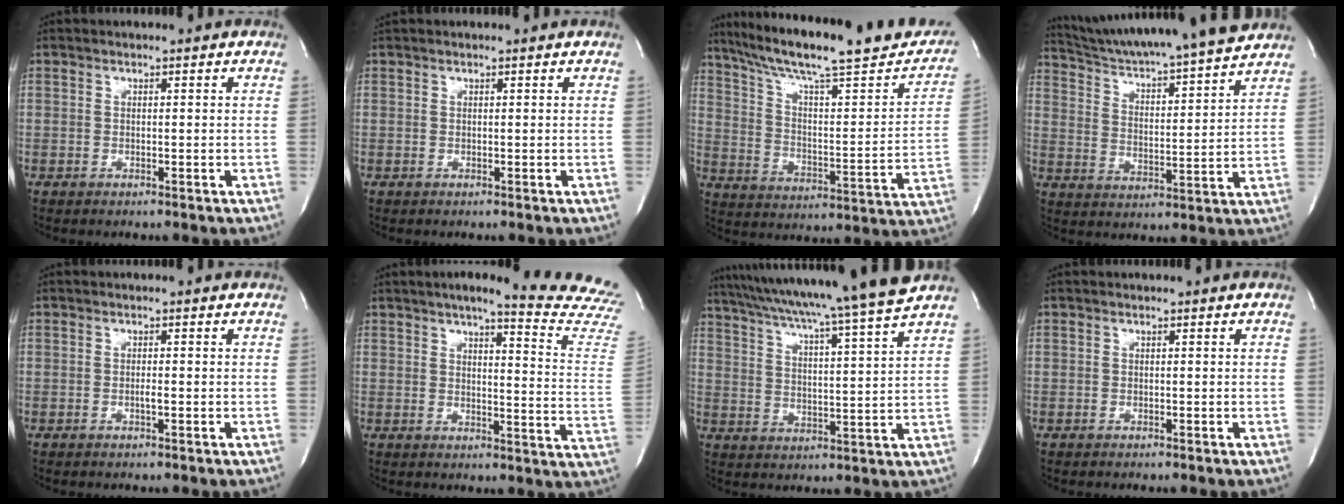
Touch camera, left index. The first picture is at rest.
{"total": 1.0, "force": [1.0, 0.1, 0.4], "torque": [-0.010, 0.017, 0.015]}
{"total": 26.2, "force": [21.4, 3.9, 14.6], "torque": [-0.230, -0.010, 0.300]}
{"total": 19.0, "force": [17.5, -0.3, 7.2], "torque": [-0.125, -0.022, 0.263]}
{"total": 0.9, "force": [-0.4, 0.1, 0.8], "torque": [-0.018, -0.001, -0.007]}
{"total": 21.3, "force": [19.3, 0.3, 9.2], "torque": [-0.117, -0.104, 0.210]}
{"total": 20.1, "force": [17.6, -2.4, 9.4], "torque": [-0.165, -0.033, 0.250]}
{"total": 0.0}